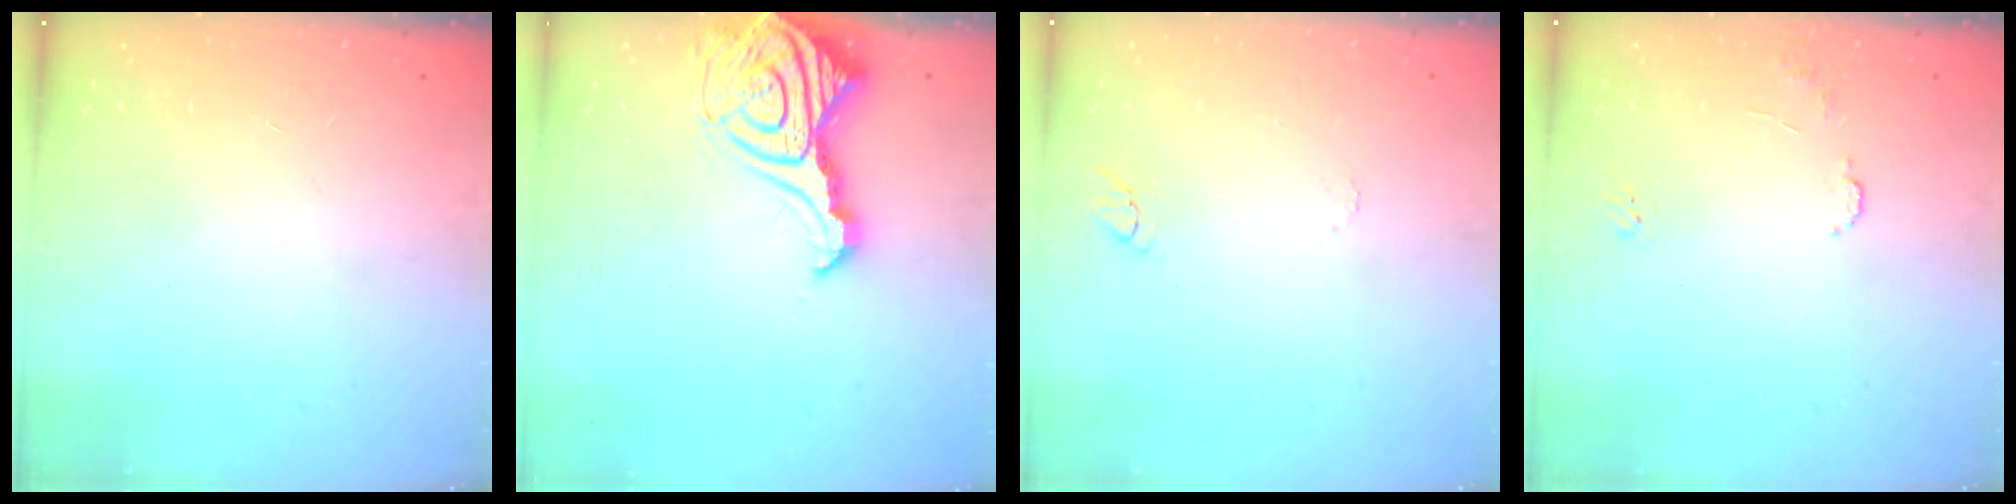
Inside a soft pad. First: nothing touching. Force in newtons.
{"total": 19.8, "press": 19.7, "slide": 2.1}
{"total": 4.4, "press": 4.4, "slide": 0.4}
{"total": 6.0, "press": 5.9, "slide": 0.7}